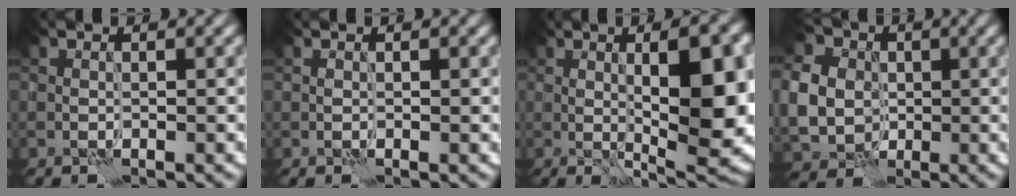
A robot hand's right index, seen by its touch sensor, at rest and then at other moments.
{"total": 0.0}
{"total": 12.7, "force": [0.3, 3.8, 12.1], "torque": [-0.161, 0.002, 0.010]}
{"total": 7.9, "force": [0.1, 6.8, 3.9], "torque": [-0.091, 0.005, -0.011]}